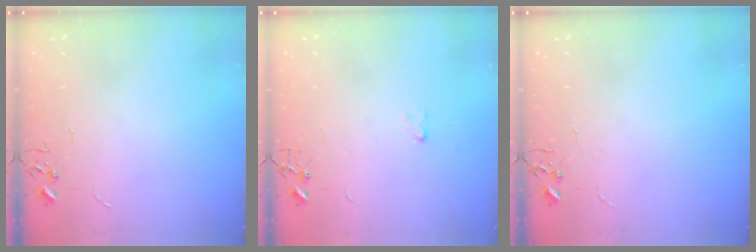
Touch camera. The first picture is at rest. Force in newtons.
{"total": 3.2, "press": 3.1, "slide": 0.4}
{"total": 0.0}